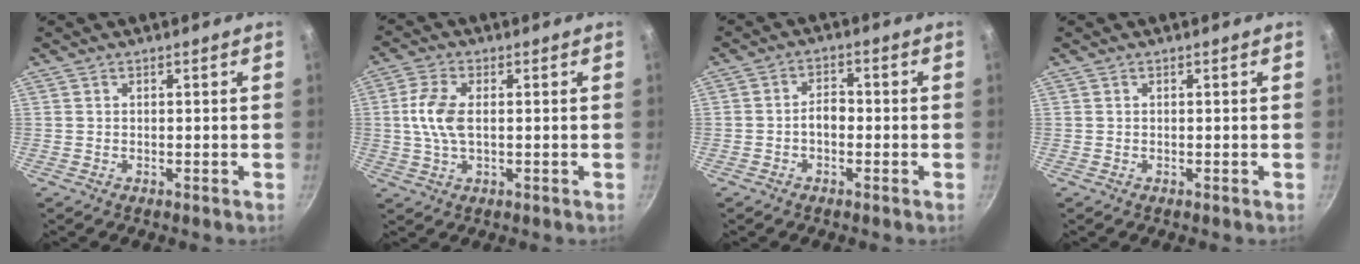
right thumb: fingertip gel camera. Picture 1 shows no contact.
{"total": 7.1, "force": [0.5, 3.7, 6.1], "torque": [-0.130, 0.007, 0.007]}
{"total": 3.4, "force": [-1.0, 2.3, 2.4], "torque": [-0.024, 0.019, -0.021]}
{"total": 0.0}